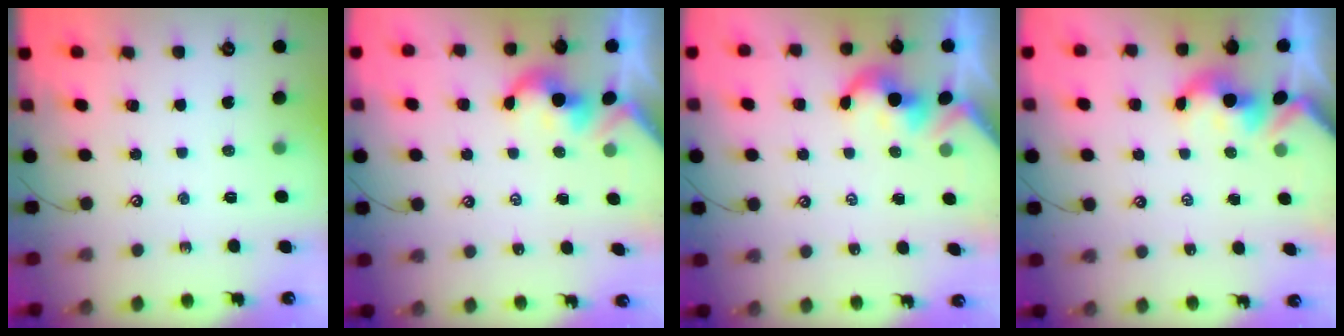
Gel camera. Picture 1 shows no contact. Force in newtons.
{"total": 1.5, "press": 1.5, "slide": 0.3}
{"total": 2.2, "press": 2.2, "slide": 0.4}
{"total": 1.7, "press": 1.6, "slide": 0.3}